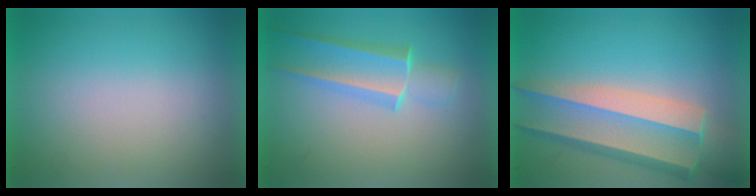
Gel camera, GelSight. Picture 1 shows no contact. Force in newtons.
{"total": 2.6}
{"total": 7.9}